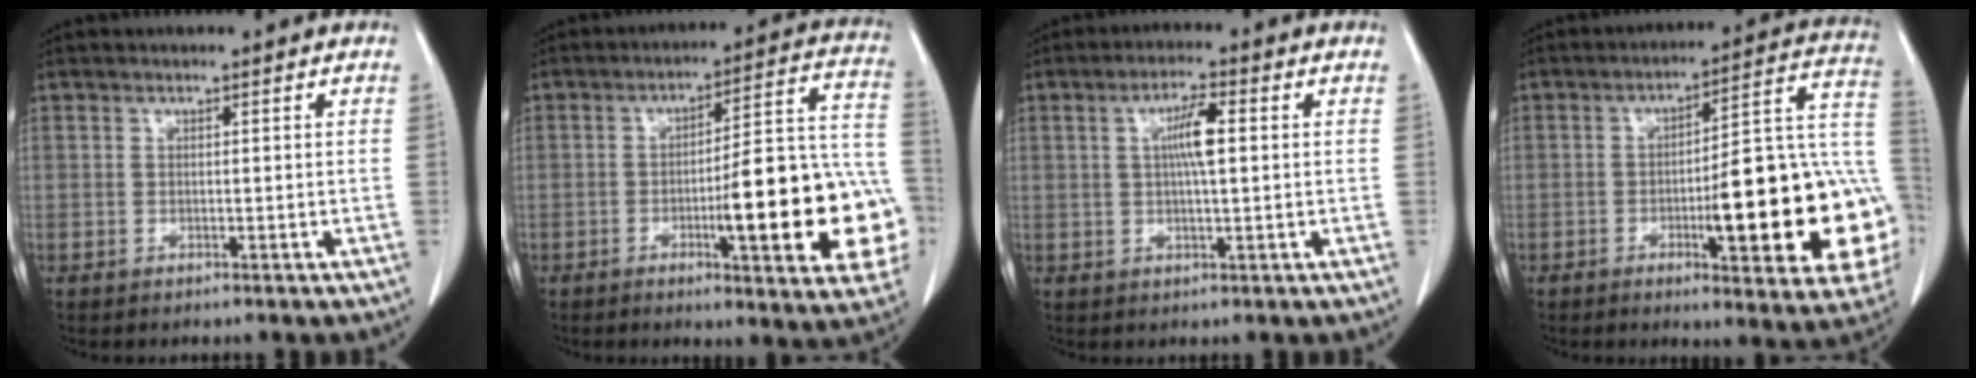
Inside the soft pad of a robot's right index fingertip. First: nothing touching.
{"total": 20.4, "force": [-5.2, 3.3, 19.5], "torque": [-0.173, 0.030, -0.056]}
{"total": 5.2, "force": [0.9, 0.7, 5.1], "torque": [-0.093, 0.006, 0.015]}
{"total": 21.8, "force": [-4.6, 3.9, 21.0], "torque": [-0.198, 0.025, -0.051]}